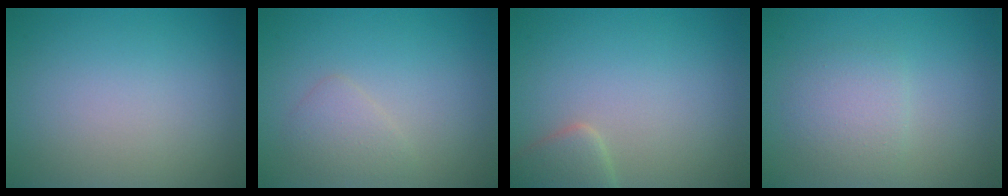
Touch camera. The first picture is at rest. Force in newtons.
{"total": 1.7, "press": 1.7, "slide": 0.1}
{"total": 2.5, "press": 2.5, "slide": 0.2}
{"total": 3.3, "press": 3.3, "slide": 0.2}